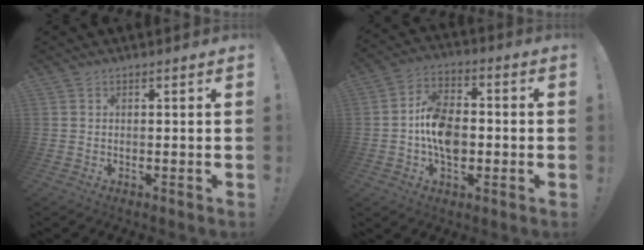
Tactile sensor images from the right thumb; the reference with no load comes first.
{"total": 12.8, "force": [-2.3, 8.9, 9.0], "torque": [-0.151, 0.017, -0.040]}